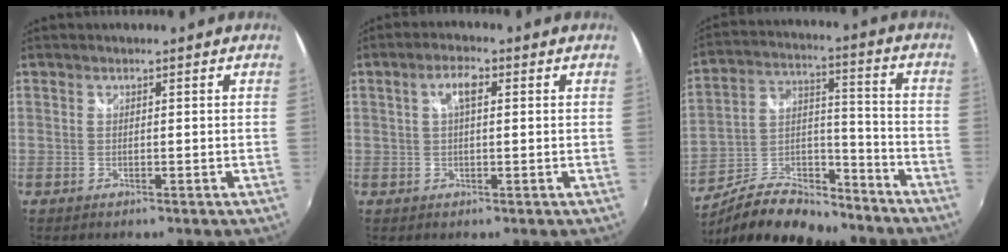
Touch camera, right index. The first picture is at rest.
{"total": 3.7, "force": [0.9, 1.3, 3.4], "torque": [-0.063, 0.010, 0.015]}
{"total": 16.6, "force": [-12.8, 6.6, 8.1], "torque": [-0.164, 0.016, -0.211]}